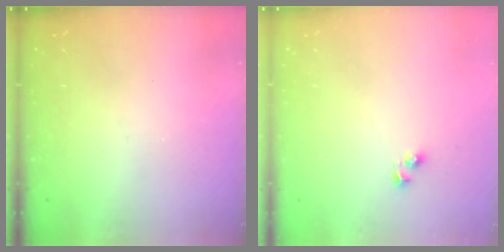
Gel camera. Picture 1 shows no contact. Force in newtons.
{"total": 2.5, "press": 2.5, "slide": 0.3}